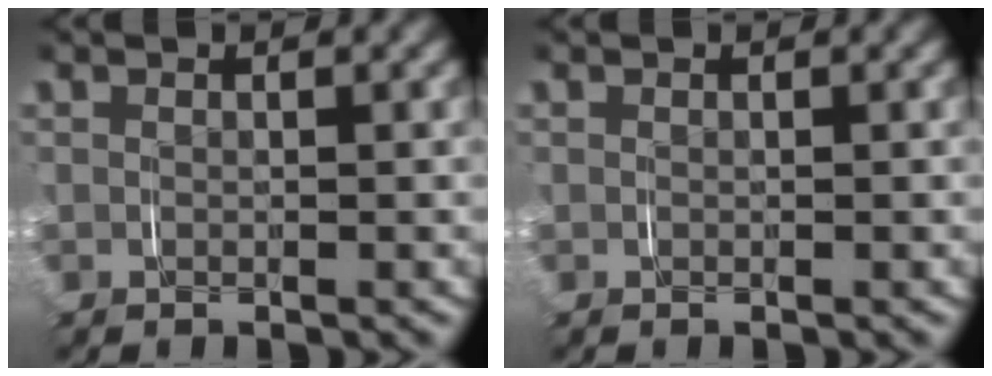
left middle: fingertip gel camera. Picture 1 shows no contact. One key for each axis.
{"total": 0.0}